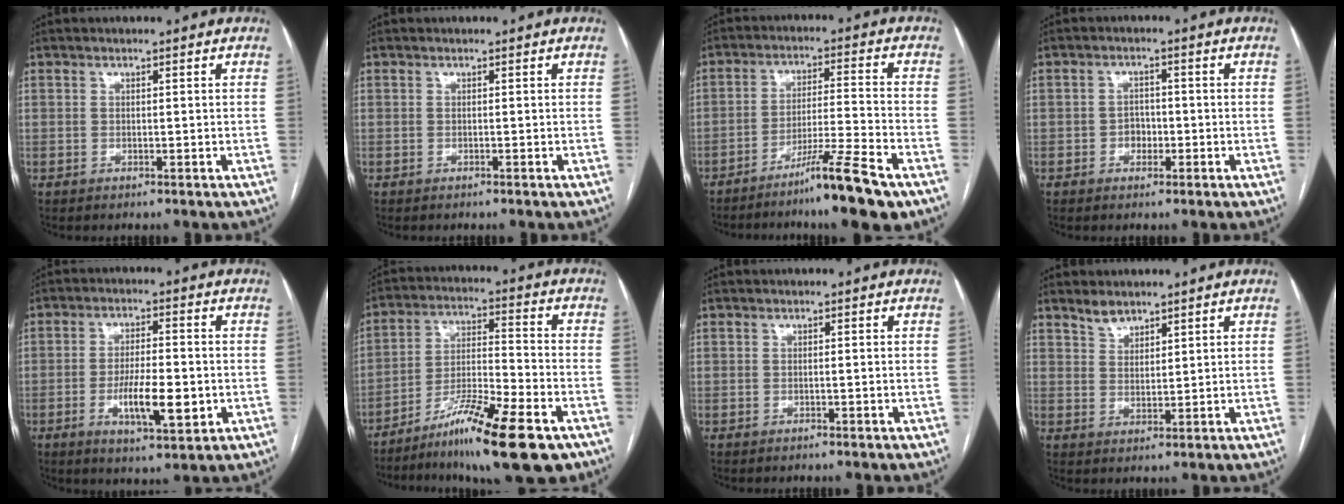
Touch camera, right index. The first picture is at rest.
{"total": 0.0}
{"total": 10.9, "force": [-7.5, -1.0, 7.9], "torque": [-0.130, -0.020, -0.129]}
{"total": 2.5, "force": [-0.8, 1.9, 1.3], "torque": [-0.012, 0.008, -0.013]}
{"total": 8.9, "force": [-2.2, 2.2, 8.3], "torque": [-0.148, -0.008, -0.035]}
{"total": 17.0, "force": [-10.9, 2.5, 12.7], "torque": [-0.199, -0.013, -0.182]}
{"total": 0.0}
{"total": 3.2, "force": [2.8, 1.3, 0.7], "torque": [-0.011, 0.002, 0.055]}